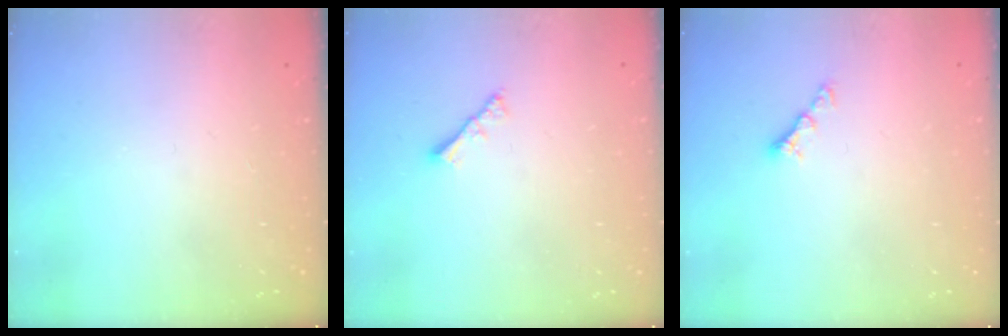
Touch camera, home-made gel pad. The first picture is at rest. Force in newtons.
{"total": 2.5, "press": 2.4, "slide": 0.5}
{"total": 4.0, "press": 3.9, "slide": 0.6}